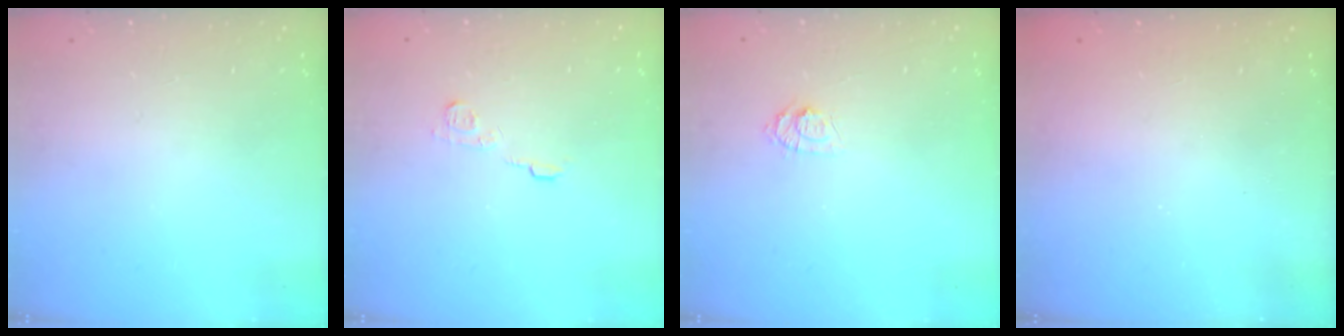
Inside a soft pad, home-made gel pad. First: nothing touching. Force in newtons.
{"total": 6.0, "press": 6.0, "slide": 0.7}
{"total": 7.1, "press": 7.0, "slide": 0.9}
{"total": 2.4, "press": 2.3, "slide": 0.8}